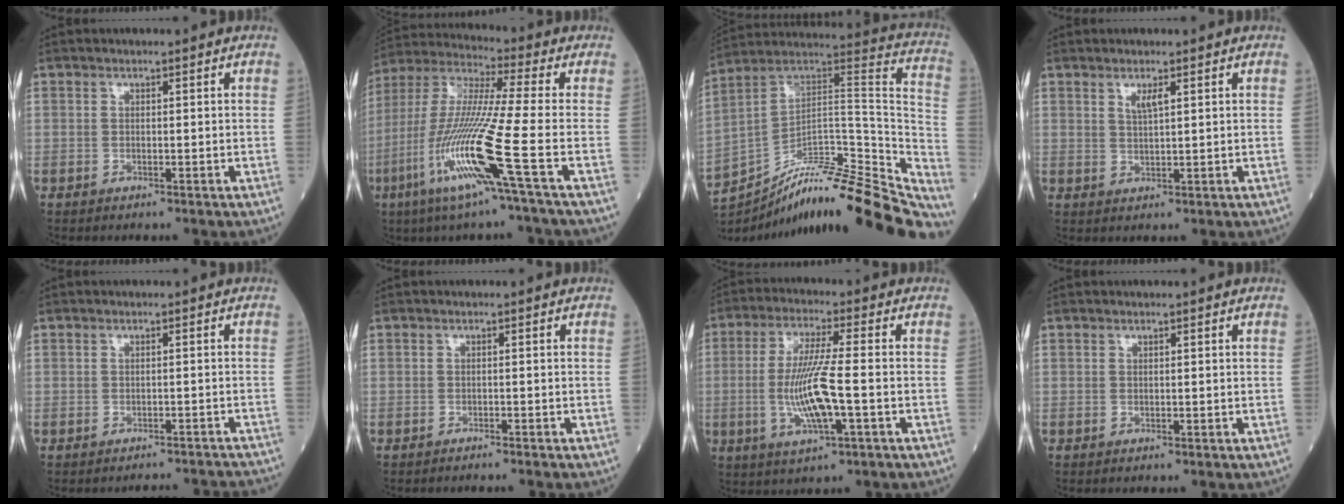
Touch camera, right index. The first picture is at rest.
{"total": 16.7, "force": [-6.5, -1.5, 15.3], "torque": [-0.328, -0.028, -0.133]}
{"total": 31.7, "force": [-27.6, 3.1, 15.3], "torque": [-0.161, 0.011, -0.401]}
{"total": 2.0, "force": [1.1, 0.3, 1.7], "torque": [-0.038, -0.001, 0.023]}
{"total": 5.9, "force": [-5.8, 0.8, 0.2], "torque": [0.001, 0.009, -0.057]}
{"total": 2.5, "force": [-2.3, -0.2, 1.0], "torque": [-0.016, 0.001, -0.028]}
{"total": 10.0, "force": [-1.8, 0.6, 9.8], "torque": [-0.205, -0.007, -0.036]}
{"total": 0.0}